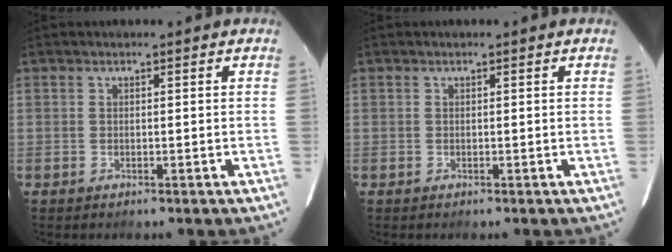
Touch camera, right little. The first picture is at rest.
{"total": 0.0}